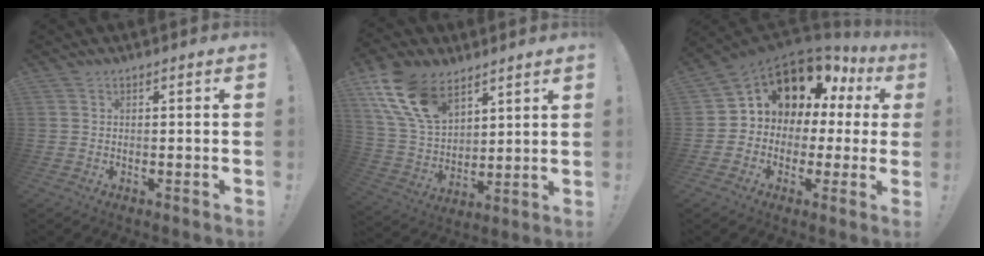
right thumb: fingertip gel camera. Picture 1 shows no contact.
{"total": 17.3, "force": [9.9, 10.4, 9.6], "torque": [-0.197, -0.051, 0.188]}
{"total": 9.8, "force": [5.4, 7.0, 4.3], "torque": [-0.071, -0.052, 0.106]}